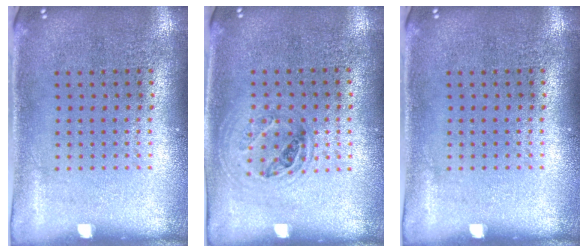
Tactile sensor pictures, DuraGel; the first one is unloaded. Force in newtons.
{"total": 1.0, "press": 0.9, "slide": 0.3}
{"total": 0.0}